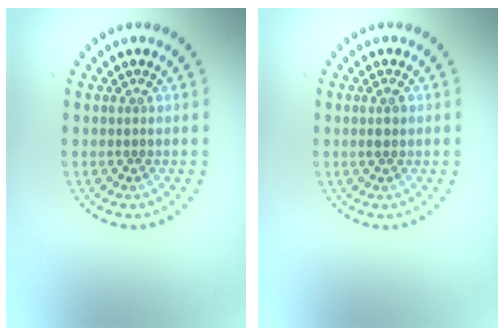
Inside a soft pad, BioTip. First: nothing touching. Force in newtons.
{"total": 1.0, "press": 1.0, "slide": 0.1}